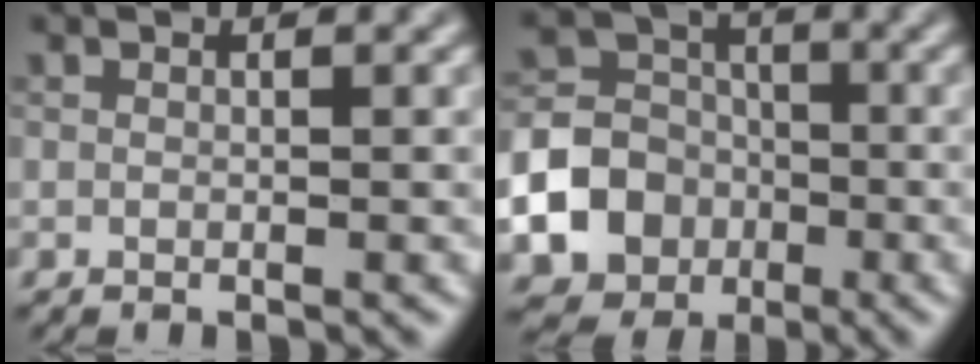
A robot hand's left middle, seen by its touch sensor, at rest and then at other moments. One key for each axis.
{"total": 13.7, "fx": -5.1, "fy": 12.3, "fz": 3.2, "tx": -0.082, "ty": -0.047, "tz": -0.103}